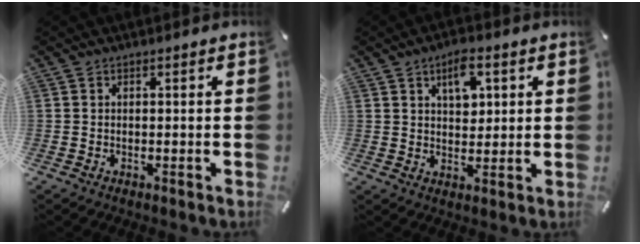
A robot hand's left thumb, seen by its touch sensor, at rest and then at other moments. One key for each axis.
{"total": 6.8, "fx": 2.9, "fy": 4.2, "fz": 4.5, "tx": -0.058, "ty": -0.004, "tz": 0.046}